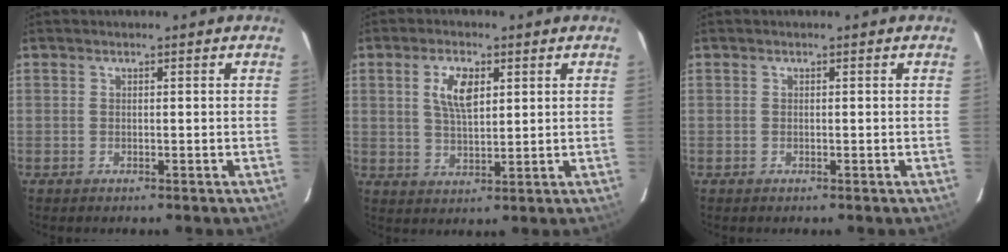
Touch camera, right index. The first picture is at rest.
{"total": 6.3, "force": [2.2, 2.9, 5.2], "torque": [-0.096, 0.006, 0.044]}
{"total": 0.0}